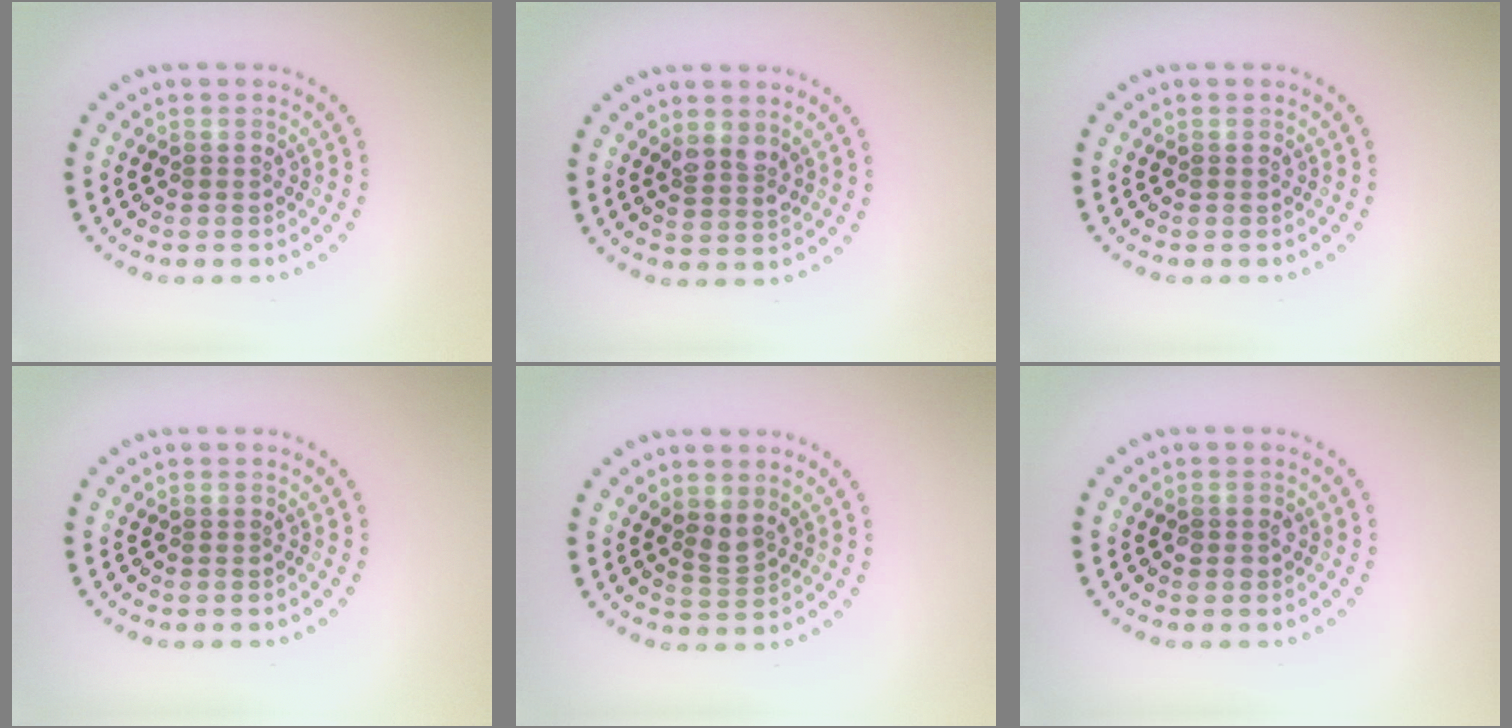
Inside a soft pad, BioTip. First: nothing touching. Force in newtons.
{"total": 1.8, "press": 1.6, "slide": 0.9}
{"total": 0.0}
{"total": 0.0}
{"total": 1.8, "press": 1.3, "slide": 1.2}
{"total": 1.1, "press": 1.1, "slide": 0.2}